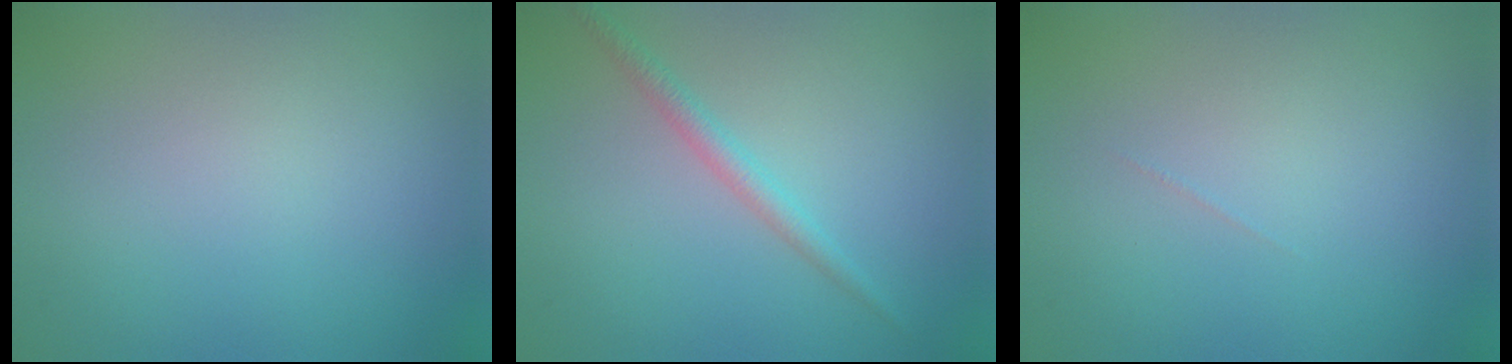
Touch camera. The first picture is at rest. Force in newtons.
{"total": 1.8, "press": 1.8, "slide": 0.0}
{"total": 0.0}